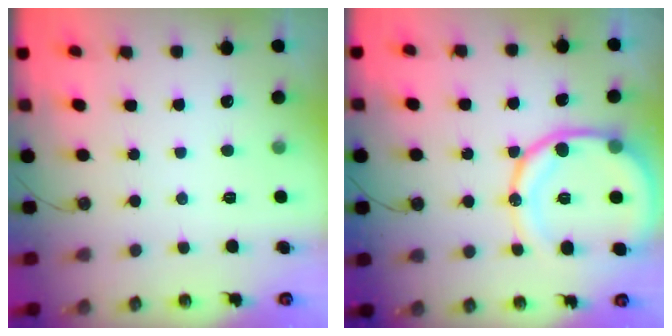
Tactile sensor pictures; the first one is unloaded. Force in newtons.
{"total": 16.6, "press": 16.5, "slide": 2.0}